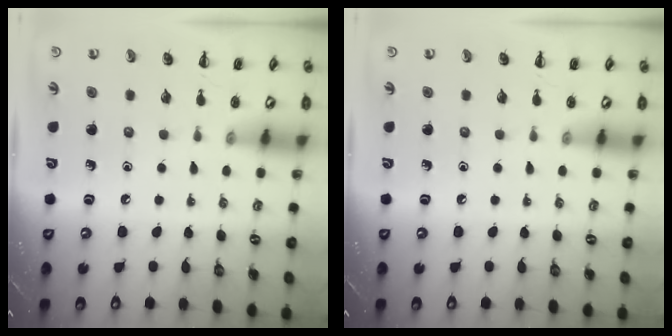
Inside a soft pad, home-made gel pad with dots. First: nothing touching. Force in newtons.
{"total": 0.0}